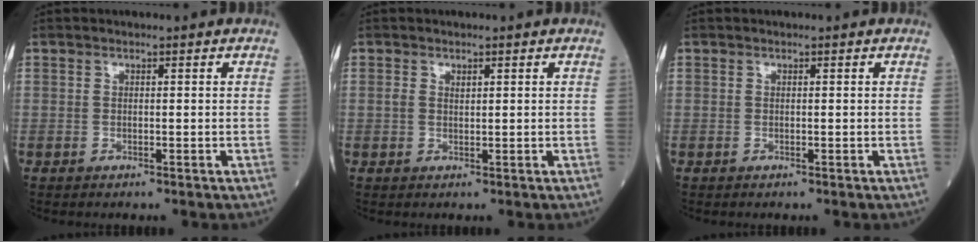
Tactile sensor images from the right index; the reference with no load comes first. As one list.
[{"total": 1.1, "force": [0.5, 0.5, 0.8], "torque": [-0.024, 0.008, 0.013]}, {"total": 0.0}]